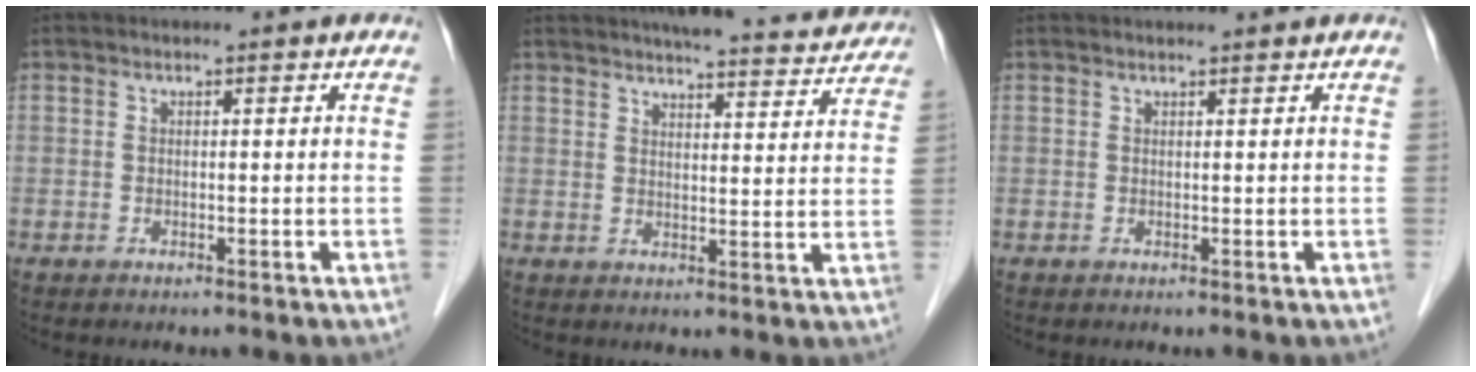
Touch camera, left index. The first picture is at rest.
{"total": 16.4, "force": [15.2, 2.5, 5.4], "torque": [-0.061, -0.011, 0.177]}
{"total": 1.8, "force": [1.8, -0.1, 0.5], "torque": [-0.005, 0.010, 0.026]}